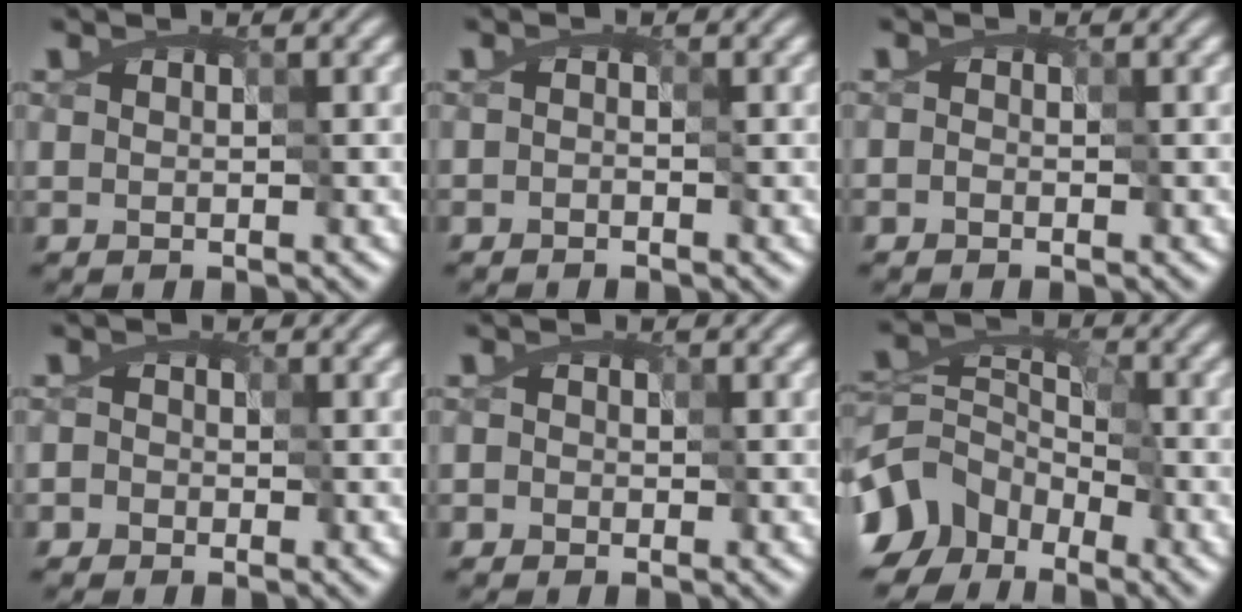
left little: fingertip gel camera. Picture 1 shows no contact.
{"total": 1.1, "force": [-0.6, 0.7, 0.7], "torque": [-0.004, 0.003, -0.011]}
{"total": 0.7, "force": [-0.4, 0.6, 0.2], "torque": [-0.001, -0.004, -0.010]}
{"total": 2.3, "force": [-0.6, 2.1, 0.7], "torque": [0.004, 0.012, -0.024]}
{"total": 1.5, "force": [-0.4, 1.4, 0.4], "torque": [-0.006, 0.004, -0.008]}
{"total": 8.2, "force": [-6.1, 4.8, 2.4], "torque": [-0.048, 0.000, -0.129]}